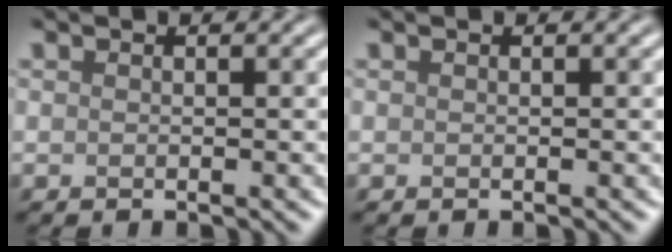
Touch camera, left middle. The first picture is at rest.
{"total": 0.0}